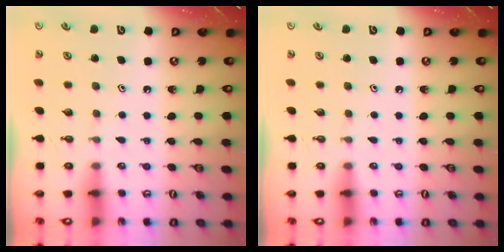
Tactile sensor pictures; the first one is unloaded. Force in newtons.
{"total": 0.0}